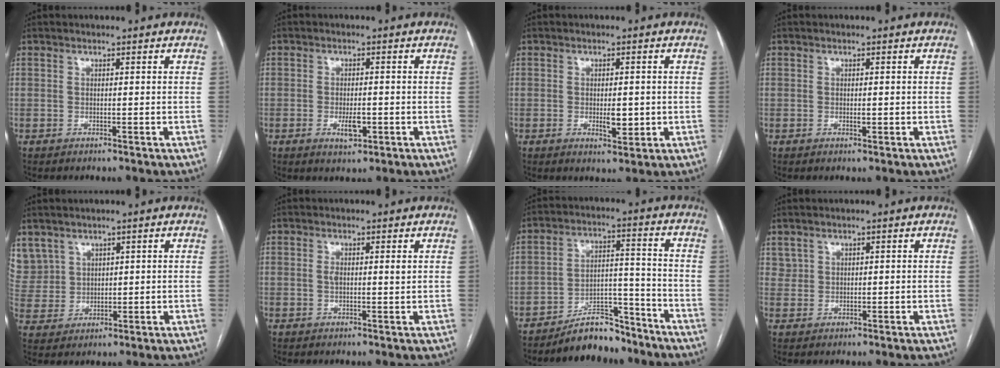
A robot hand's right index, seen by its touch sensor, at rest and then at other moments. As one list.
[{"total": 3.5, "force": [-1.2, 1.3, 3.1], "torque": [-0.054, -0.001, -0.014]}, {"total": 3.6, "force": [-0.5, 1.4, 3.4], "torque": [-0.053, -0.003, -0.004]}, {"total": 1.1, "force": [-0.2, 0.4, 1.0], "torque": [-0.017, -0.001, -0.002]}, {"total": 9.1, "force": [5.2, 7.3, 1.6], "torque": [-0.062, 0.026, 0.130]}, {"total": 2.1, "force": [0.5, 0.5, 1.9], "torque": [-0.037, -0.001, 0.007]}, {"total": 8.4, "force": [-7.3, 3.1, 2.7], "torque": [-0.039, 0.031, -0.123]}, {"total": 1.5, "force": [1.0, 1.1, 0.2], "torque": [0.004, 0.003, 0.017]}]